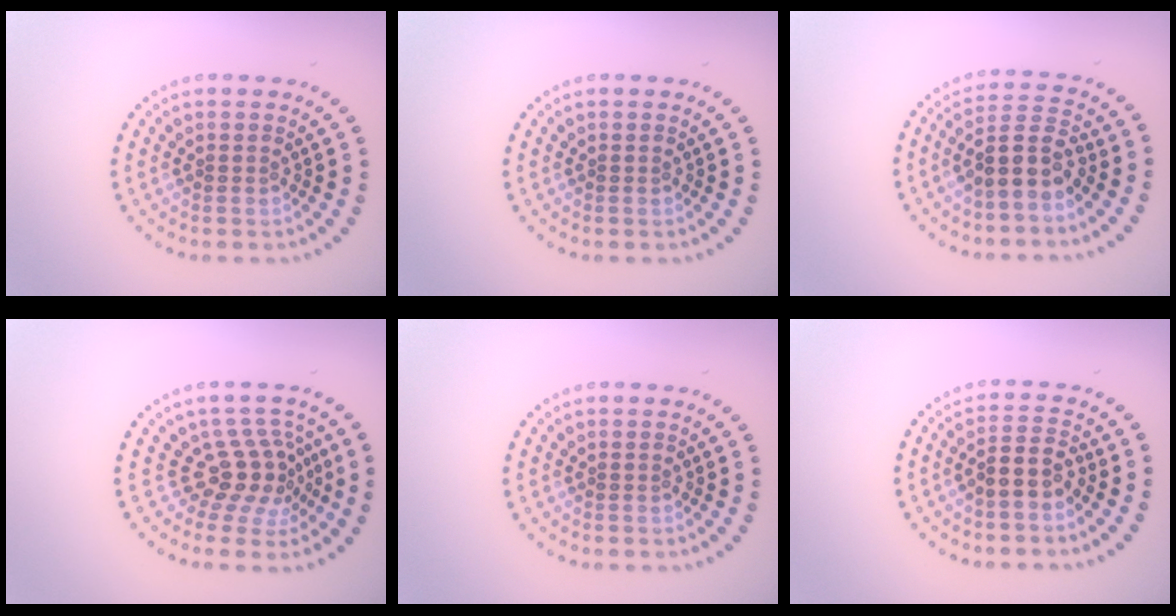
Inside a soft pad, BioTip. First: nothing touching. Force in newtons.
{"total": 0.0}
{"total": 3.7, "press": 3.4, "slide": 1.5}
{"total": 3.8, "press": 2.7, "slide": 2.7}
{"total": 0.0}
{"total": 2.5, "press": 2.3, "slide": 1.1}